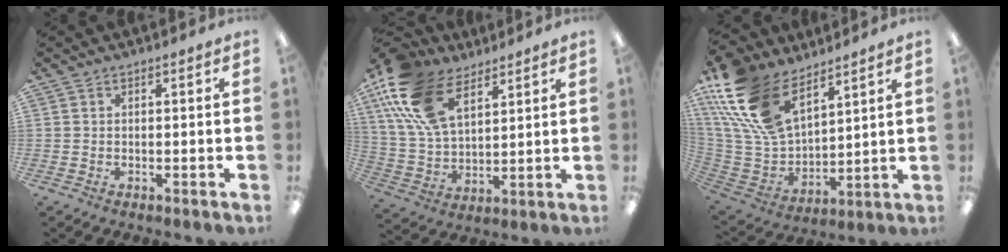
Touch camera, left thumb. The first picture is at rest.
{"total": 19.7, "force": [10.2, 10.9, 12.8], "torque": [-0.286, -0.023, 0.186]}
{"total": 21.1, "force": [12.7, 11.4, 12.4], "torque": [-0.302, -0.059, 0.236]}